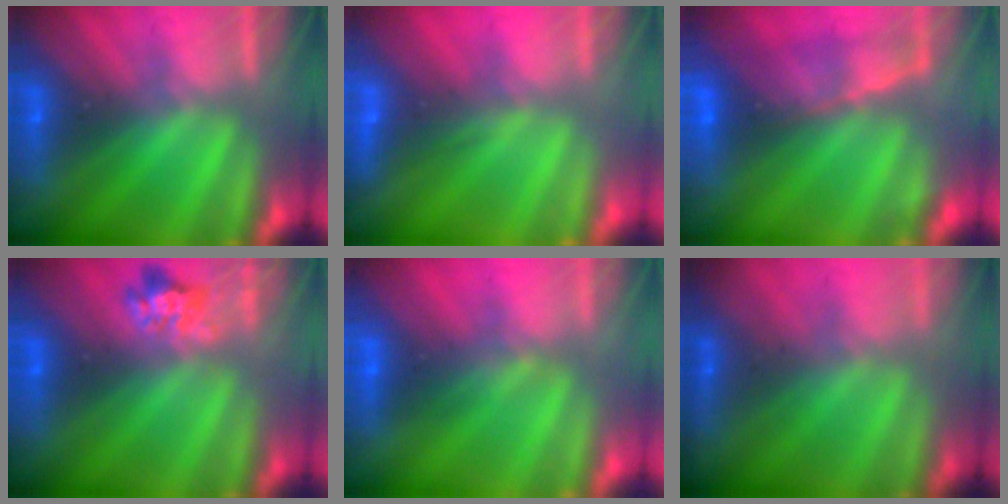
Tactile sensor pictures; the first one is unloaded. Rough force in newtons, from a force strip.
{"total": 2.9}
{"total": 10.3}
{"total": 2.4}
{"total": 1.6}
{"total": 1.8}